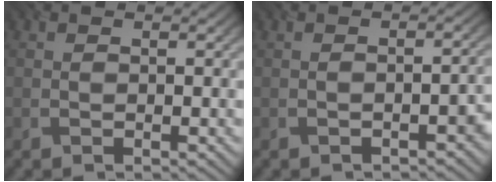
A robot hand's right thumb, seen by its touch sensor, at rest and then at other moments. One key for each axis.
{"total": 2.3, "fx": -1.3, "fy": 0.6, "fz": 1.7, "tx": -0.023, "ty": 0.006, "tz": -0.017}